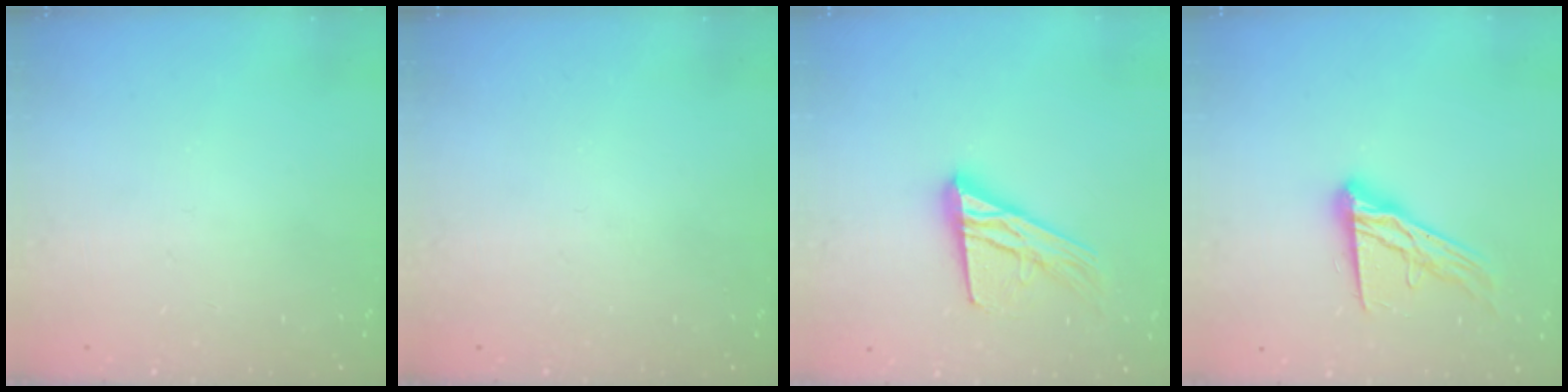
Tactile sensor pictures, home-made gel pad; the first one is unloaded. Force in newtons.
{"total": 0.0}
{"total": 16.0, "press": 15.9, "slide": 1.3}
{"total": 13.2, "press": 13.2, "slide": 1.1}